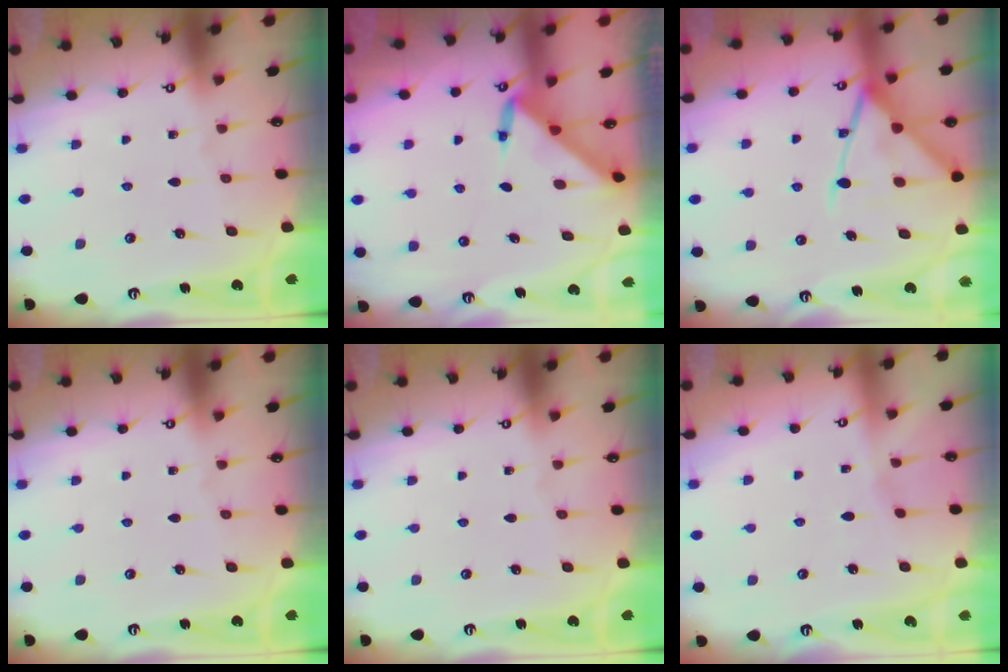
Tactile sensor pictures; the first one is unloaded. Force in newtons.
{"total": 5.0, "press": 4.9, "slide": 0.4}
{"total": 14.9, "press": 14.9, "slide": 1.2}
{"total": 0.0}
{"total": 0.0}
{"total": 3.0, "press": 3.0, "slide": 0.5}